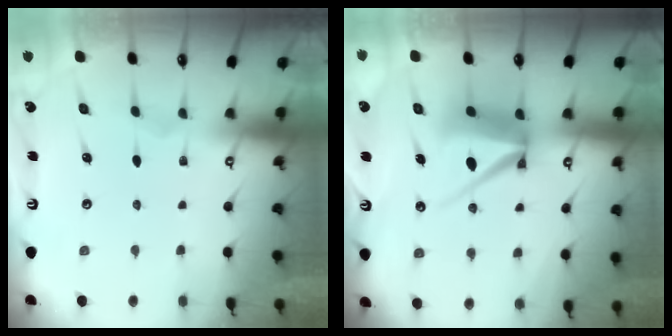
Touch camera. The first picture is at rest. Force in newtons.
{"total": 9.9, "press": 9.8, "slide": 1.2}